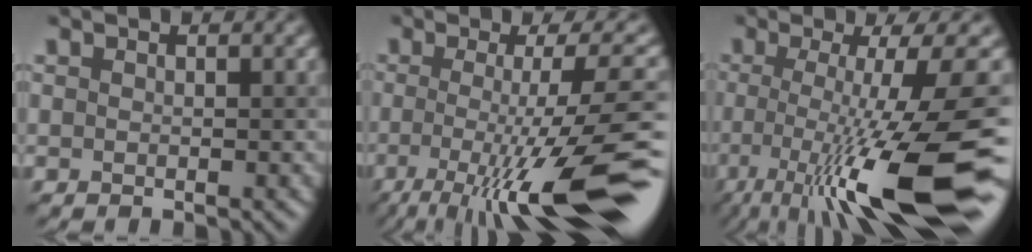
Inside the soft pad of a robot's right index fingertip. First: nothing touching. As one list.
[{"total": 13.4, "force": [-4.2, 2.8, 12.4], "torque": [-0.180, -0.012, -0.068]}, {"total": 13.4, "force": [-4.5, 2.4, 12.3], "torque": [-0.197, -0.014, -0.075]}]